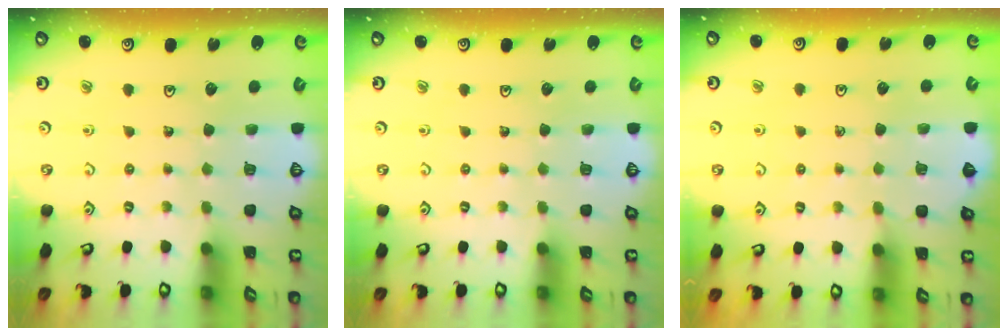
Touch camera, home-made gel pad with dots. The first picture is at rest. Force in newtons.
{"total": 0.0}
{"total": 2.5, "press": 2.5, "slide": 0.3}